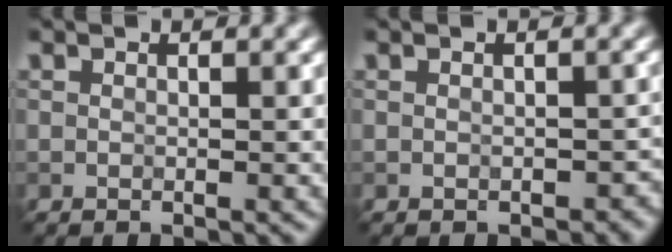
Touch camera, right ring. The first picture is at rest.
{"total": 1.6, "force": [-0.6, 1.2, 0.9], "torque": [-0.008, -0.003, -0.007]}